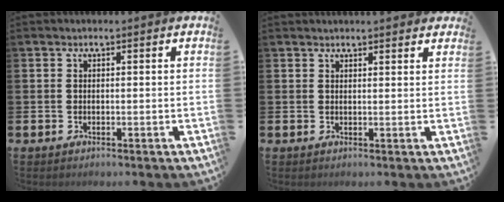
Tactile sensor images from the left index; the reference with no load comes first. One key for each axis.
{"total": 1.7, "fx": 1.7, "fy": 0.1, "fz": 0.1, "tx": 0.007, "ty": -0.007, "tz": 0.029}